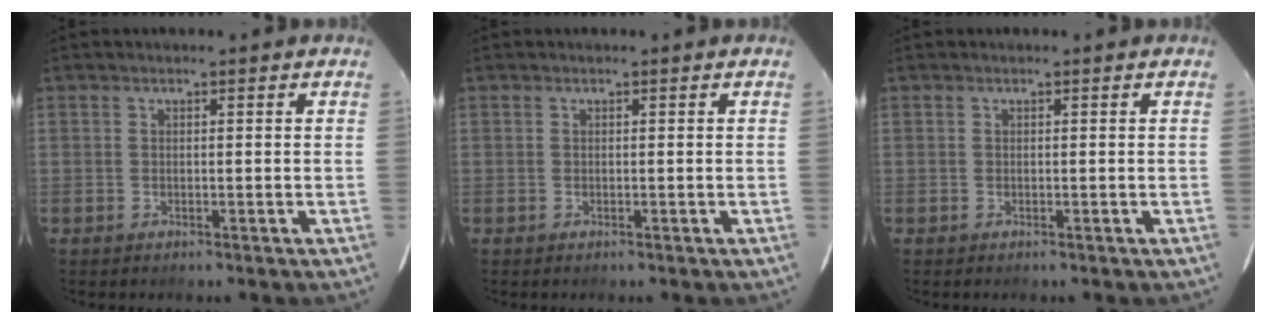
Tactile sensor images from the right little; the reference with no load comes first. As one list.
[{"total": 0.0}, {"total": 0.0}]